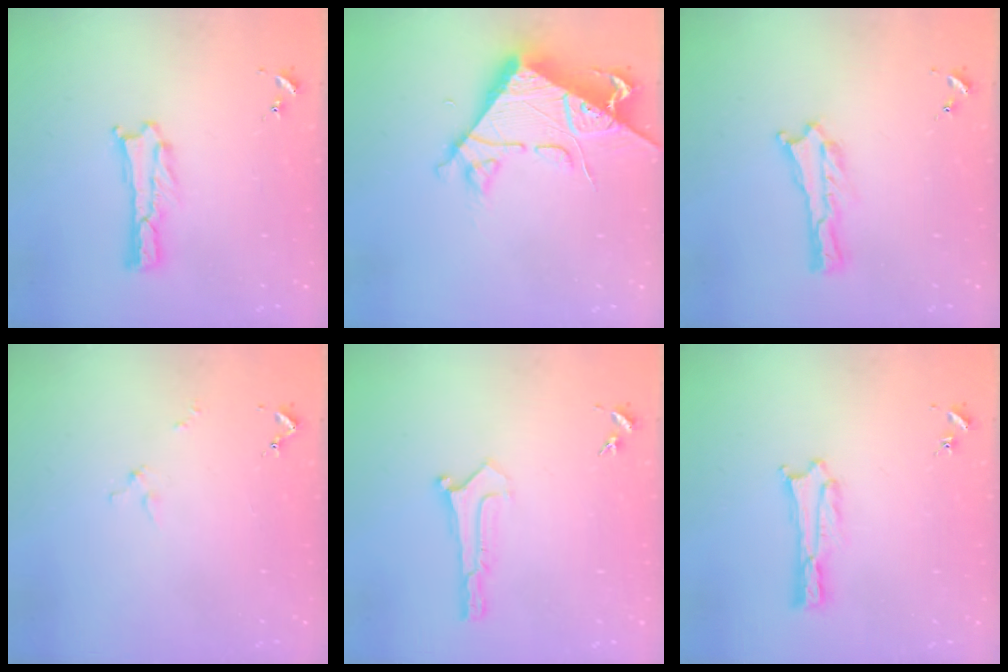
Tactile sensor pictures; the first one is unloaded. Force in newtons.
{"total": 8.5, "press": 8.4, "slide": 0.9}
{"total": 0.0}
{"total": 1.3, "press": 1.2, "slide": 0.1}
{"total": 0.0}
{"total": 0.0}